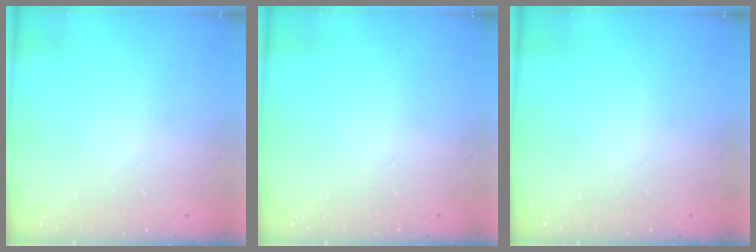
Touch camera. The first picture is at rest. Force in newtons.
{"total": 0.0}
{"total": 0.0}